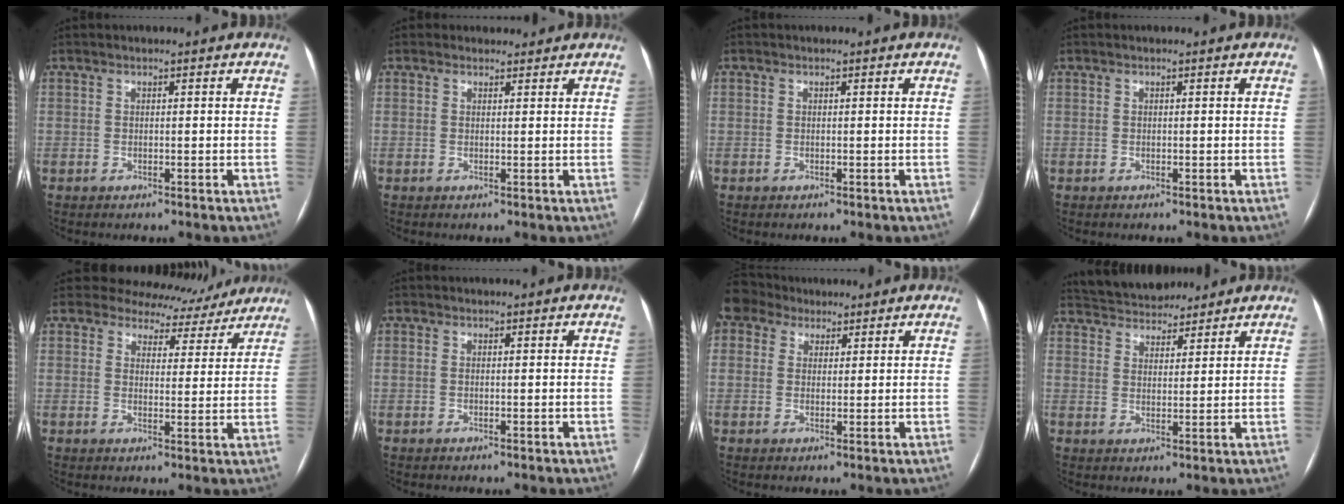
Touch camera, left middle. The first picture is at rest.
{"total": 1.6, "force": [1.3, 0.9, -0.3], "torque": [0.010, 0.008, 0.015]}
{"total": 0.0}
{"total": 0.0}
{"total": 9.5, "force": [8.7, 3.9, 0.2], "torque": [0.018, -0.003, 0.091]}
{"total": 1.3, "force": [-0.6, -0.9, -0.6], "torque": [0.006, -0.010, -0.011]}
{"total": 4.5, "force": [3.7, 2.6, 0.0], "torque": [-0.008, 0.025, 0.075]}
{"total": 9.1, "force": [8.5, 2.6, 1.9], "torque": [-0.030, 0.018, 0.137]}